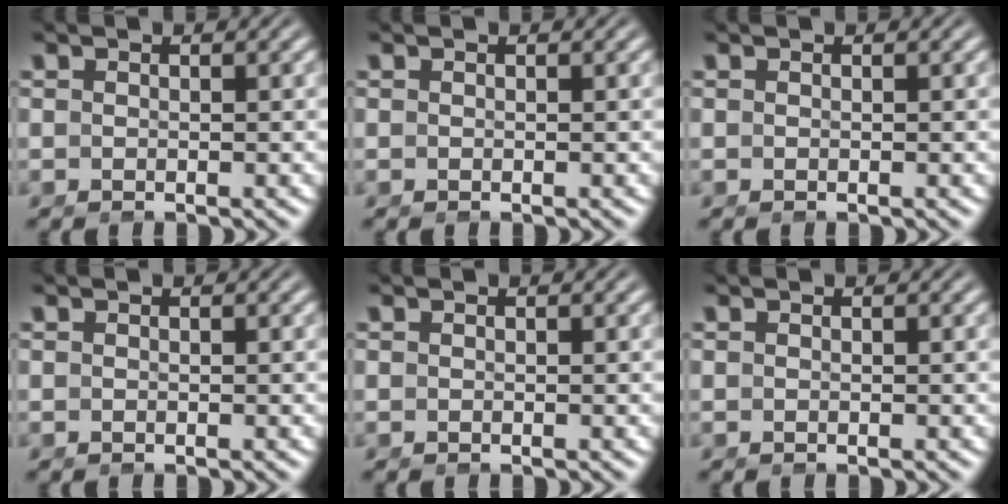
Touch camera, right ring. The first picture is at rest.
{"total": 0.0}
{"total": 0.0}
{"total": 0.0}
{"total": 0.0}
{"total": 0.0}